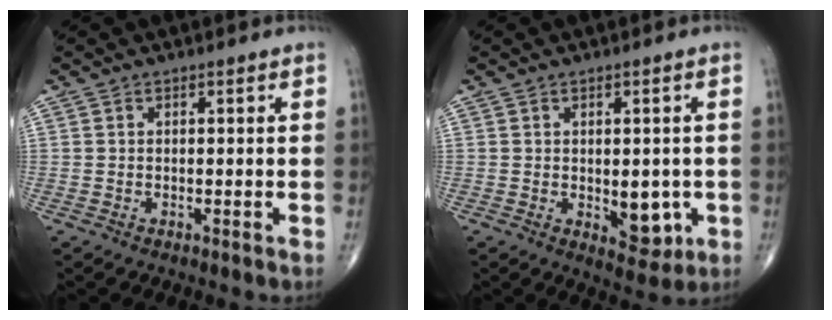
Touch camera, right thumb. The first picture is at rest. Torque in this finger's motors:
{"motor_torque": [2.54, 2.49, 0.19, -0.44, 0.02]}